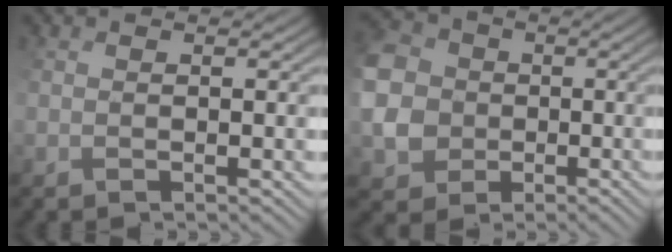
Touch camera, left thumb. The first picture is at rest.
{"total": 9.8, "force": [-0.1, 9.0, 3.9], "torque": [-0.145, -0.017, -0.011]}